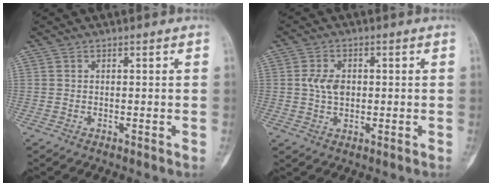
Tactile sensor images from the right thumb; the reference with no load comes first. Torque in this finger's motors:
{"motor_torque": [0.45, 0.80, 0.70, -0.23, 0.20]}